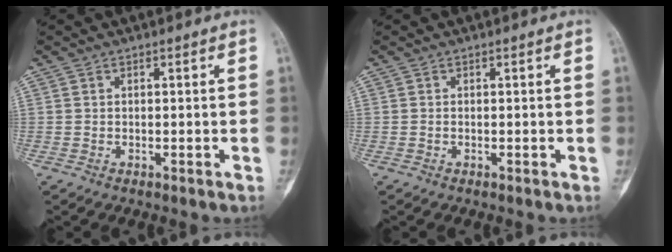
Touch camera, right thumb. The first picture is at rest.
{"total": 0.0}